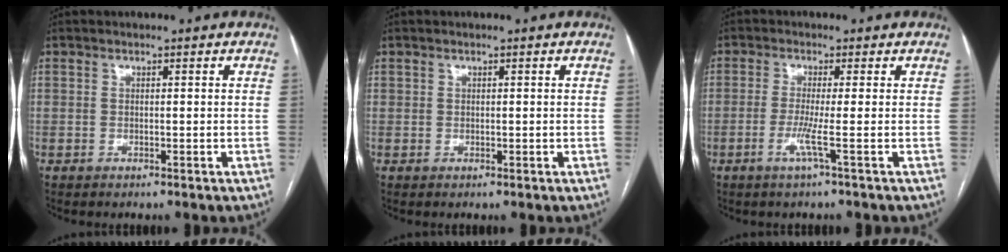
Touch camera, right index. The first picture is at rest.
{"total": 0.5, "force": [0.2, 0.4, 0.2], "torque": [-0.001, 0.000, 0.003]}
{"total": 3.2, "force": [-1.2, -1.0, 2.8], "torque": [-0.062, -0.008, -0.027]}